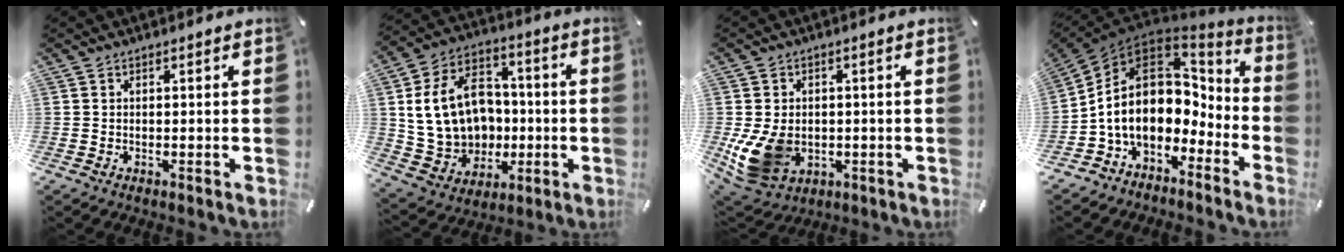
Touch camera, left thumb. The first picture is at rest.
{"total": 18.0, "force": [0.2, 15.1, 9.7], "torque": [-0.186, 0.013, 0.021]}
{"total": 11.0, "force": [-1.7, 8.7, 6.5], "torque": [-0.146, 0.000, -0.027]}
{"total": 16.2, "force": [-0.6, 12.2, 10.7], "torque": [-0.211, -0.009, -0.010]}